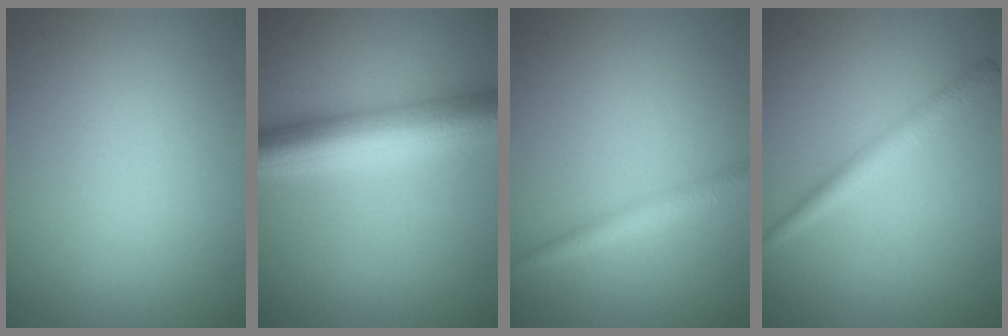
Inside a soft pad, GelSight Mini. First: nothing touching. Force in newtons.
{"total": 7.7, "press": 7.6, "slide": 0.3}
{"total": 2.0, "press": 2.0, "slide": 0.1}
{"total": 2.2, "press": 2.2, "slide": 0.0}